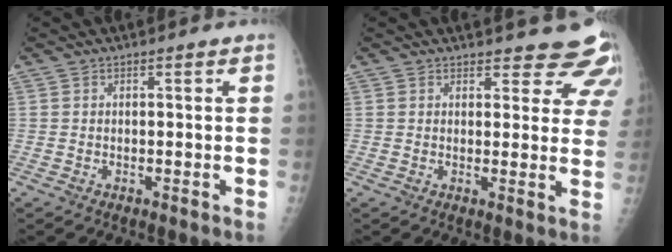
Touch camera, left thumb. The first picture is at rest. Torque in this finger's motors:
{"motor_torque": [0.01, 0.20, -0.04, -0.10, 0.04]}